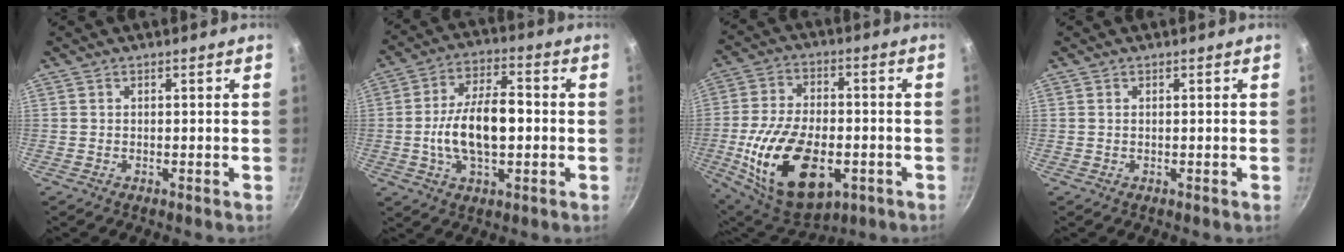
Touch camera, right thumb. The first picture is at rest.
{"total": 13.5, "force": [-1.2, 6.9, 11.6], "torque": [-0.193, 0.027, -0.026]}
{"total": 21.9, "force": [-5.9, 12.3, 17.1], "torque": [-0.298, 0.014, -0.089]}
{"total": 0.0}